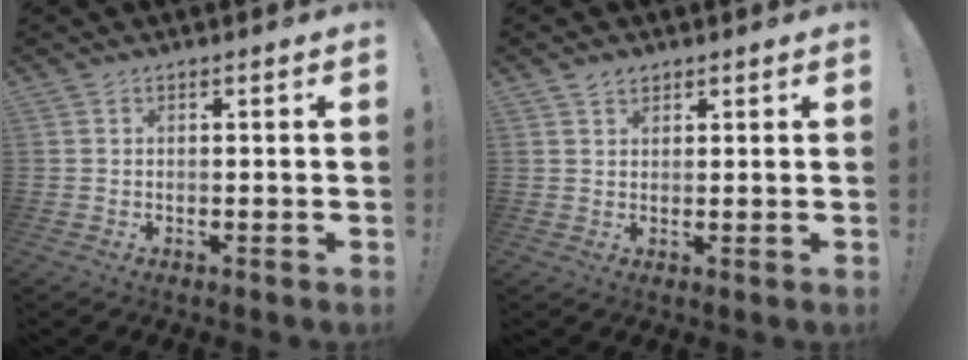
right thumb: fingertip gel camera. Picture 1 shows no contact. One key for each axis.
{"total": 2.1, "fx": 1.6, "fy": 1.3, "fz": 0.5, "tx": 0.004, "ty": -0.008, "tz": 0.027}